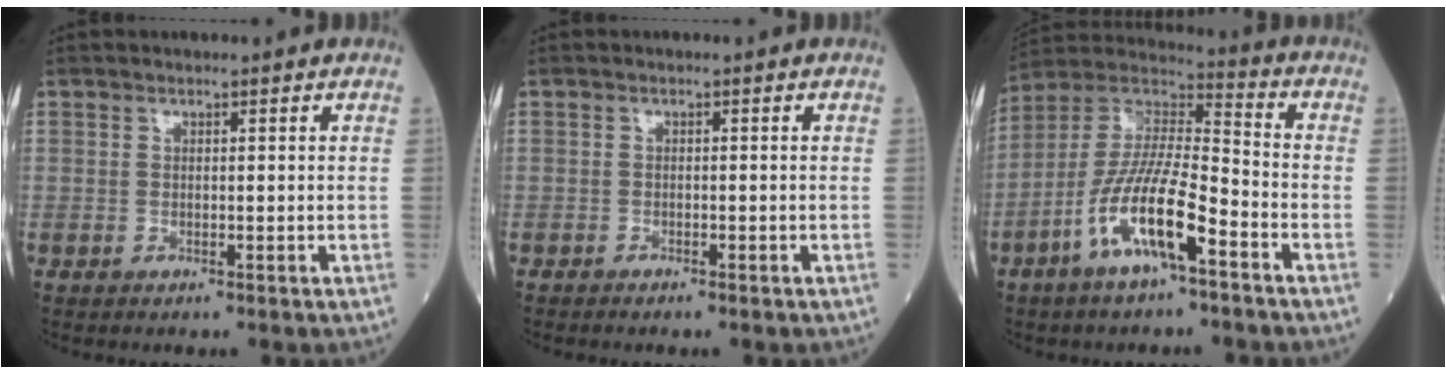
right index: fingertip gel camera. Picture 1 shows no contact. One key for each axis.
{"total": 1.2, "fx": -1.0, "fy": 0.3, "fz": 0.6, "tx": -0.010, "ty": -0.001, "tz": -0.013}
{"total": 13.6, "fx": -6.5, "fy": 2.4, "fz": 11.7, "tx": -0.233, "ty": -0.001, "tz": -0.126}